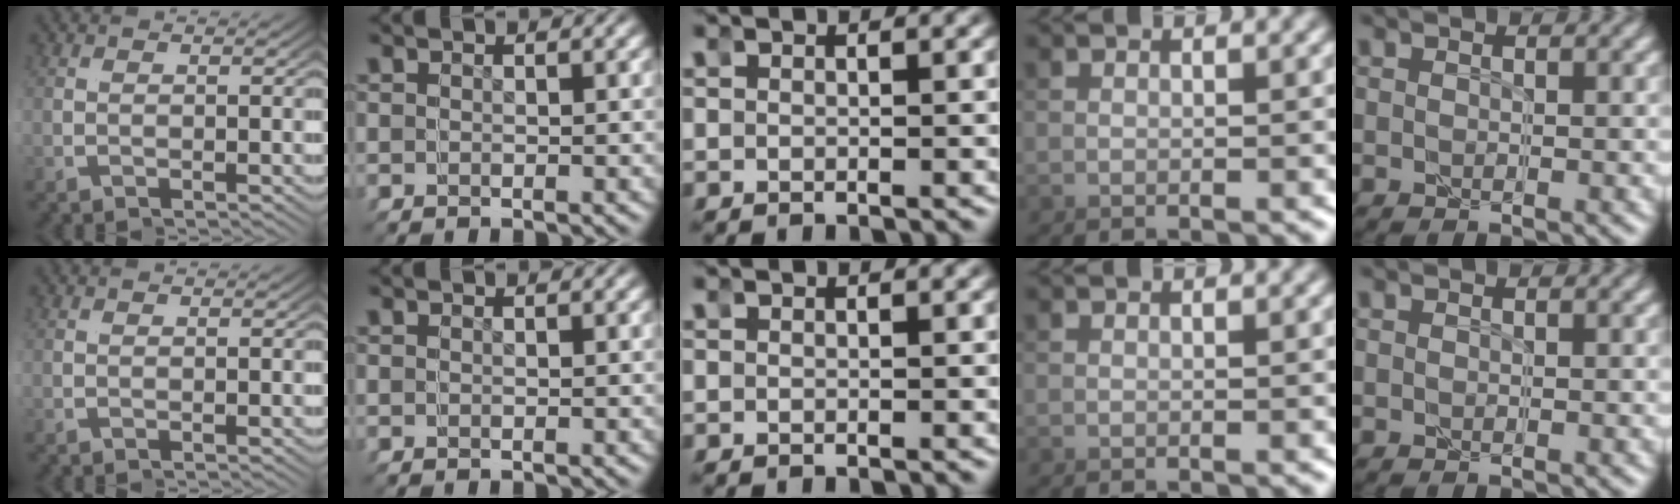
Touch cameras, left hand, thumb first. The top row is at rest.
{"ring": {"total": 4.5, "force": [1.3, -3.2, -3.0], "torque": [0.048, 0.021, 0.010]}}